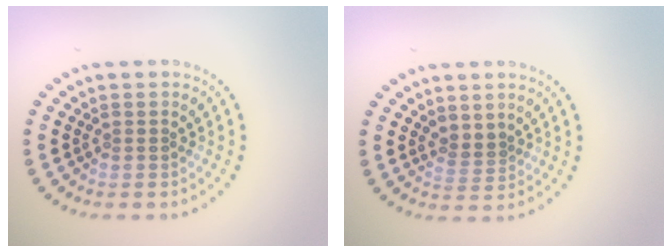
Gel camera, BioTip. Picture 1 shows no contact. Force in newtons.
{"total": 1.3, "press": 1.0, "slide": 0.8}